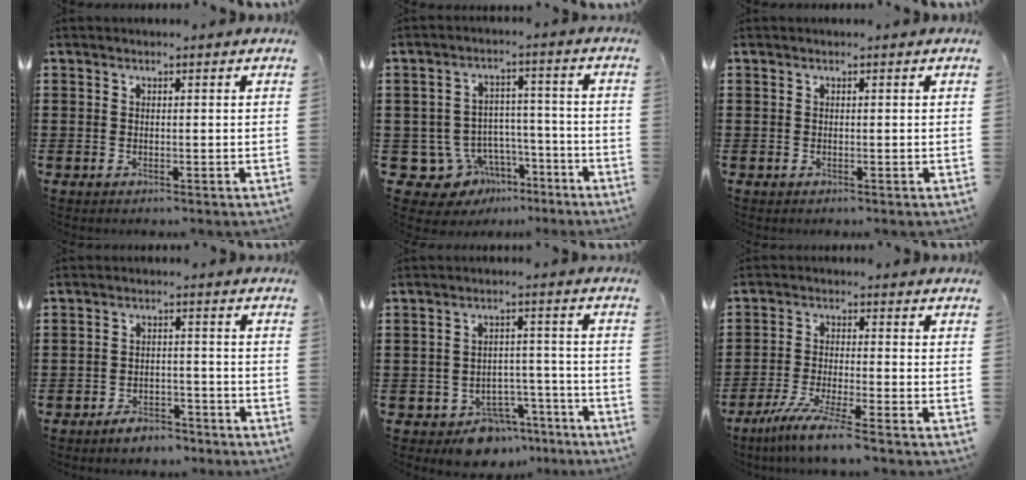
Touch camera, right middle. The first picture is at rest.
{"total": 7.4, "force": [-4.6, 5.6, 1.6], "torque": [-0.057, 0.017, -0.086]}
{"total": 0.0}
{"total": 3.6, "force": [-3.4, 1.0, 0.5], "torque": [-0.011, 0.009, -0.069]}
{"total": 6.1, "force": [-5.3, 2.7, 1.5], "torque": [-0.022, 0.024, -0.100]}
{"total": 6.1, "force": [-4.9, -0.4, 3.6], "torque": [-0.083, -0.022, -0.096]}